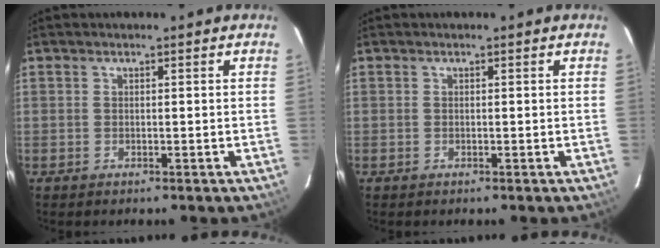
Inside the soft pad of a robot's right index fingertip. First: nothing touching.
{"total": 0.0}